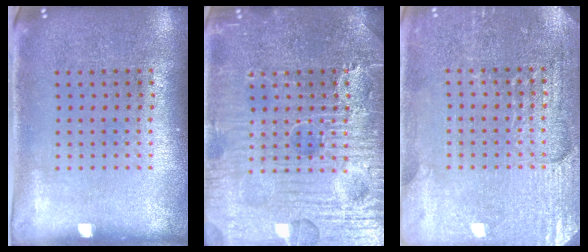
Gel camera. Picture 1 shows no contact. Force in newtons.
{"total": 7.7, "press": 7.6, "slide": 0.8}
{"total": 3.2, "press": 3.1, "slide": 0.6}